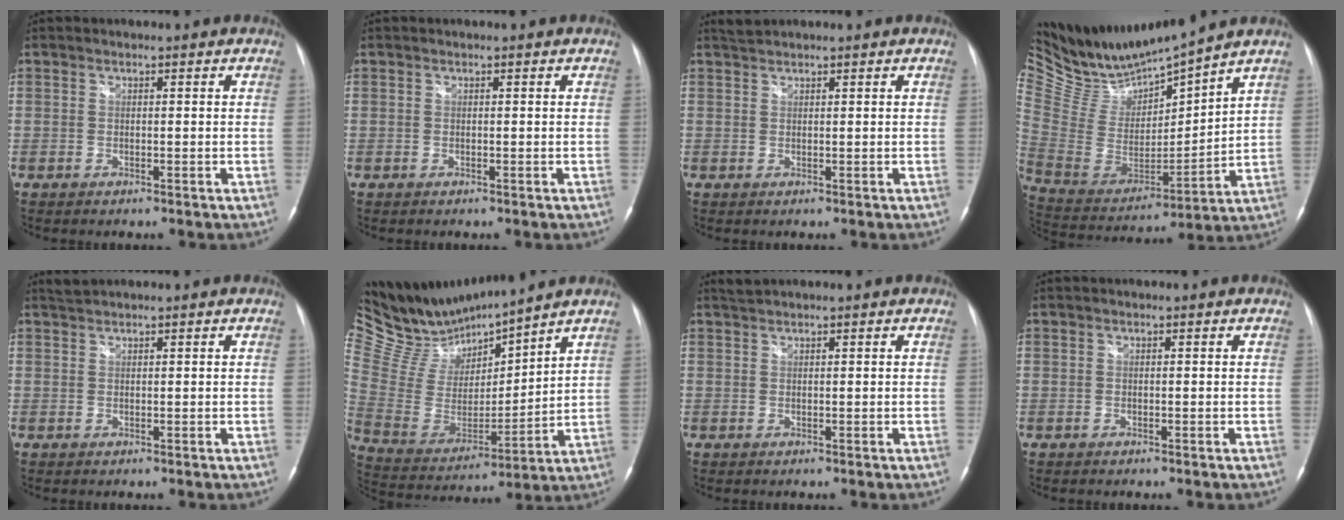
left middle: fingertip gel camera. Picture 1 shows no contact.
{"total": 0.0}
{"total": 1.2, "force": [1.2, 0.0, 0.0], "torque": [-0.008, 0.009, 0.030]}
{"total": 16.1, "force": [15.5, 0.2, 4.4], "torque": [-0.109, -0.027, 0.312]}
{"total": 1.1, "force": [1.1, -0.2, 0.1], "torque": [-0.007, 0.009, 0.028]}
{"total": 17.0, "force": [16.2, 1.7, 5.0], "torque": [-0.117, -0.012, 0.318]}
{"total": 1.0, "force": [1.0, -0.2, 0.1], "torque": [-0.008, 0.010, 0.026]}
{"total": 0.0}